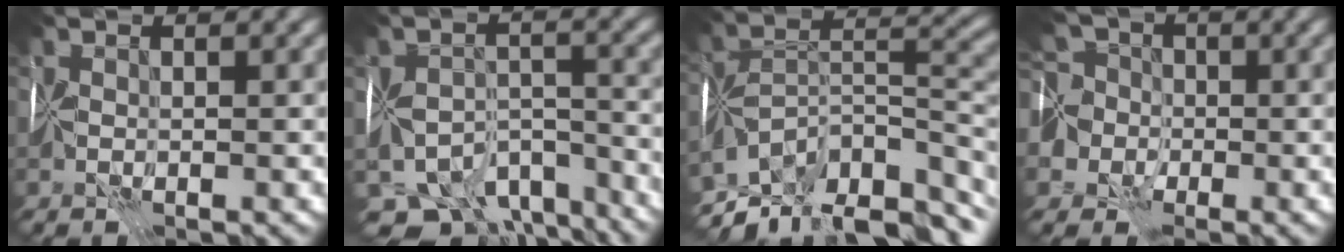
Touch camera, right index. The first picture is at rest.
{"total": 10.4, "force": [-8.4, 4.9, 3.8], "torque": [-0.056, -0.011, -0.106]}
{"total": 12.5, "force": [-8.0, 6.0, 7.5], "torque": [-0.135, 0.017, -0.125]}
{"total": 8.9, "force": [-3.2, 7.3, 3.9], "torque": [-0.068, 0.003, -0.085]}